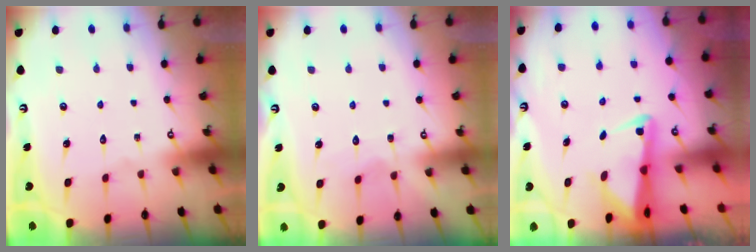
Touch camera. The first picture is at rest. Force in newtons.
{"total": 3.6, "press": 3.6, "slide": 0.4}
{"total": 3.2, "press": 3.2, "slide": 0.6}